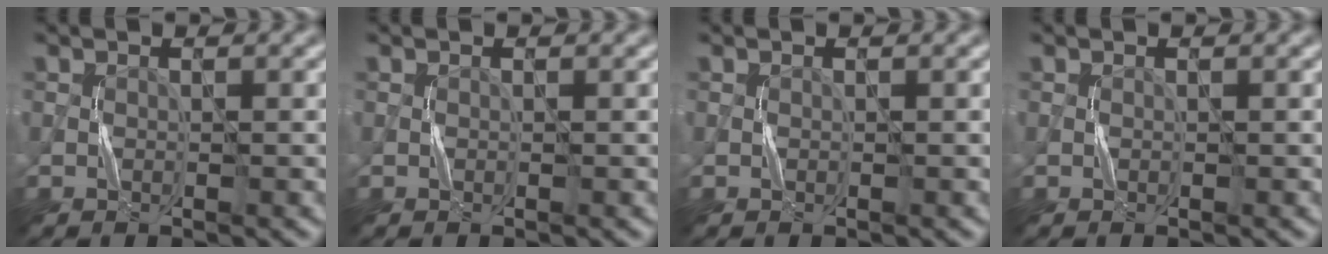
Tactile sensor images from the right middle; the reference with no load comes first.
{"total": 0.0}
{"total": 0.0}
{"total": 0.0}